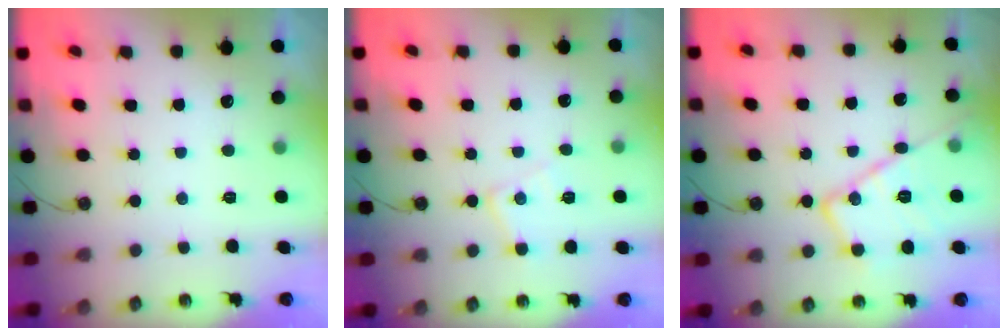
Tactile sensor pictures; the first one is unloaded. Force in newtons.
{"total": 8.1, "press": 8.0, "slide": 0.6}
{"total": 17.8, "press": 17.7, "slide": 1.5}